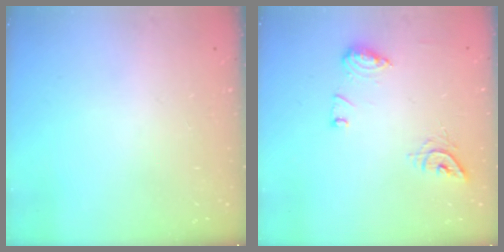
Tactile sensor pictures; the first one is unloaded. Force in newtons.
{"total": 9.8, "press": 9.8, "slide": 0.6}